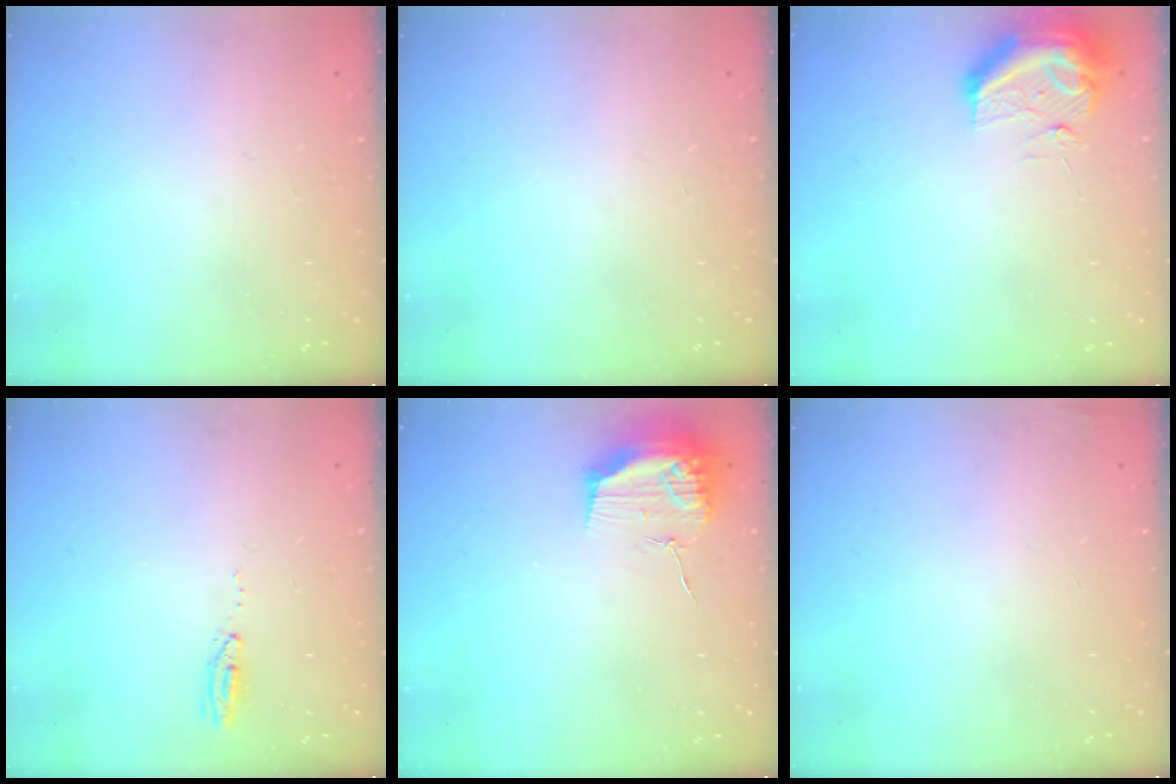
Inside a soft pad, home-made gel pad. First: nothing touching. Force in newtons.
{"total": 0.0}
{"total": 19.2, "press": 13.9, "slide": 13.3}
{"total": 4.0, "press": 3.8, "slide": 1.2}
{"total": 13.1, "press": 13.1, "slide": 0.1}
{"total": 2.8, "press": 2.6, "slide": 0.9}